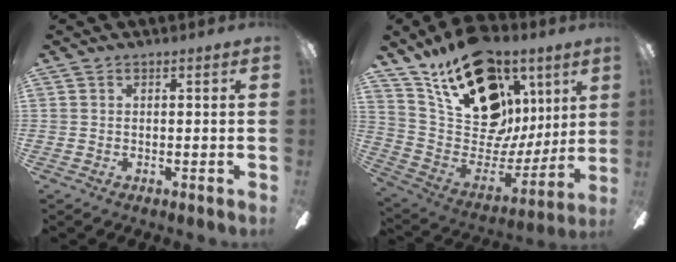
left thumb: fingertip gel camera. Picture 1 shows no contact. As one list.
[{"total": 24.6, "force": [14.5, 14.5, 13.5], "torque": [-0.210, -0.084, 0.275]}]